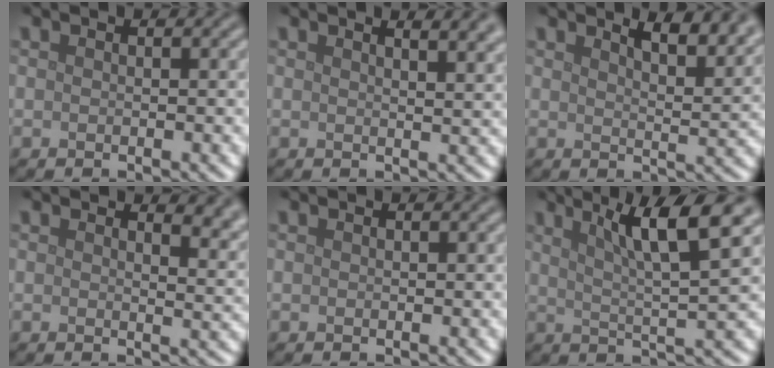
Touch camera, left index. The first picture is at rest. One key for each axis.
{"total": 5.5, "fx": 3.5, "fy": 2.2, "fz": 3.6, "tx": -0.015, "ty": 0.033, "tz": 0.021}
{"total": 5.4, "fx": 4.0, "fy": 1.7, "fz": 3.3, "tx": -0.035, "ty": 0.014, "tz": 0.040}
{"total": 3.9, "fx": 2.7, "fy": 1.7, "fz": 2.3, "tx": -0.018, "ty": 0.000, "tz": 0.030}
{"total": 0.0}
{"total": 7.3, "fx": 3.6, "fy": 1.0, "fz": 6.3, "tx": -0.091, "ty": 0.008, "tz": 0.060}